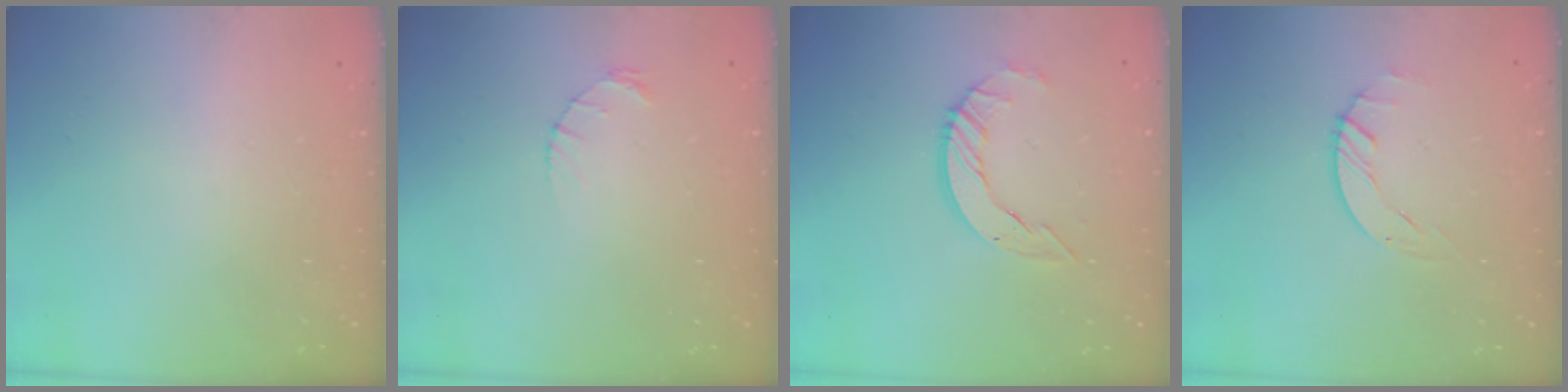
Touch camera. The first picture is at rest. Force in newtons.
{"total": 1.2, "press": 1.1, "slide": 0.2}
{"total": 8.3, "press": 8.3, "slide": 0.7}
{"total": 1.7, "press": 1.7, "slide": 0.1}